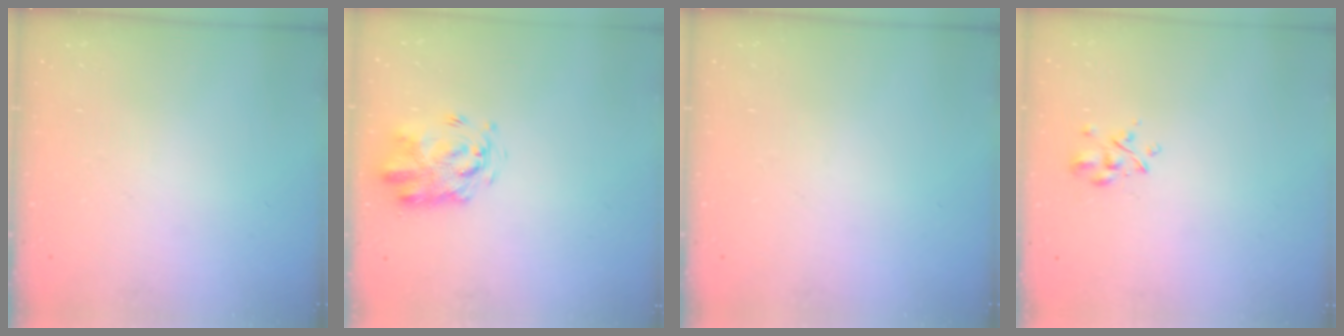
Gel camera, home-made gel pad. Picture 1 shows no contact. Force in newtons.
{"total": 3.4, "press": 3.3, "slide": 0.7}
{"total": 0.0}
{"total": 2.6, "press": 2.4, "slide": 1.0}